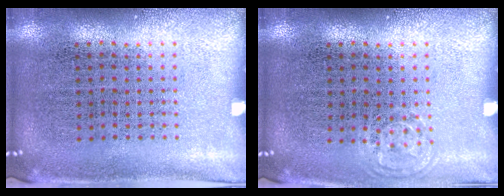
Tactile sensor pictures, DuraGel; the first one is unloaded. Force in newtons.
{"total": 0.5, "press": 0.5, "slide": 0.1}